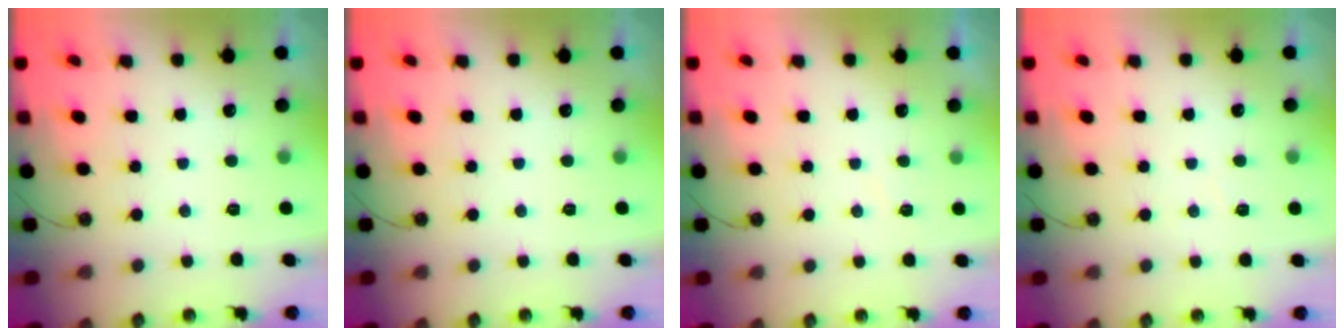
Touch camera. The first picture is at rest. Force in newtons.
{"total": 0.0}
{"total": 3.4, "press": 3.3, "slide": 0.5}
{"total": 2.8, "press": 2.7, "slide": 0.5}